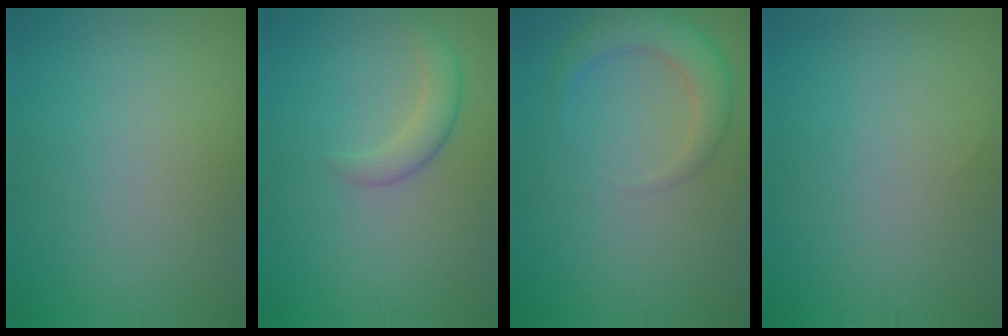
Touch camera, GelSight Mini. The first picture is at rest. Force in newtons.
{"total": 2.3, "press": 2.3, "slide": 0.1}
{"total": 3.8, "press": 3.8, "slide": 0.4}
{"total": 0.0}